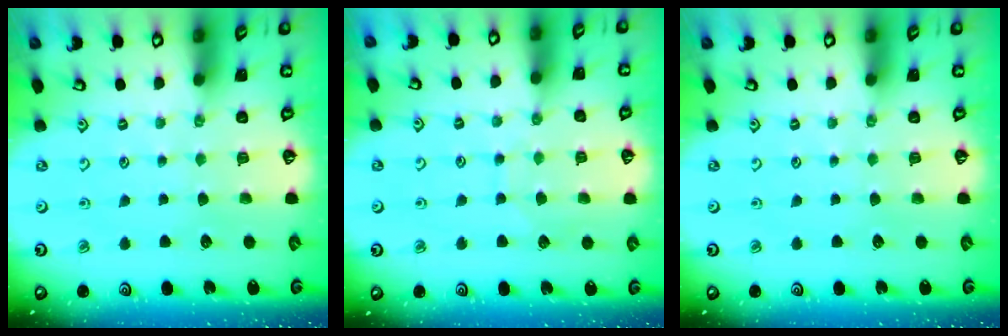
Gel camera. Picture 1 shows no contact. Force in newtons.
{"total": 5.8, "press": 5.8, "slide": 0.5}
{"total": 0.0}